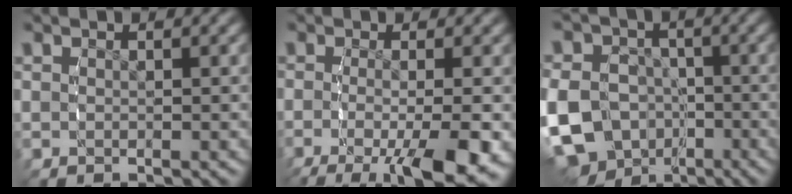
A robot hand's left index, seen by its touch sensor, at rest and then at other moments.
{"total": 6.7, "force": [-3.9, 1.8, 5.2], "torque": [-0.098, -0.032, -0.051]}
{"total": 11.7, "force": [-3.9, 10.5, 3.4], "torque": [-0.090, -0.059, -0.065]}